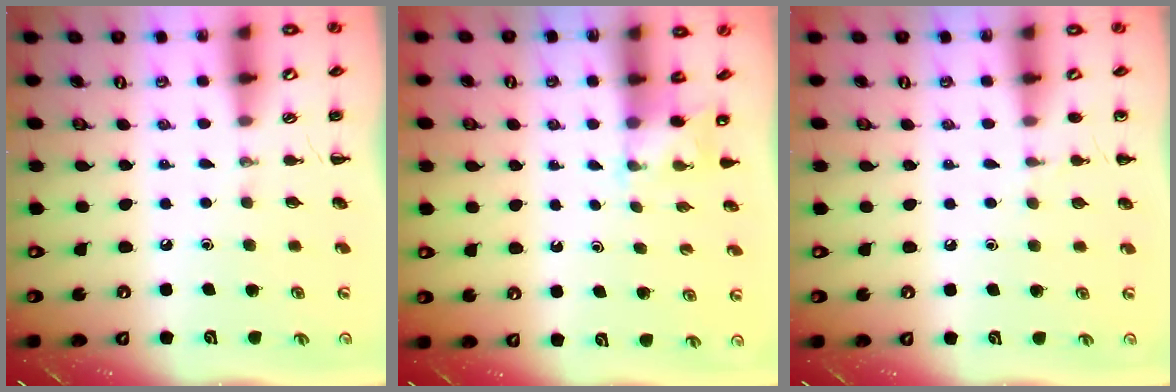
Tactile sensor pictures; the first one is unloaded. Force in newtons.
{"total": 2.2, "press": 2.1, "slide": 0.7}
{"total": 5.0, "press": 4.8, "slide": 1.5}